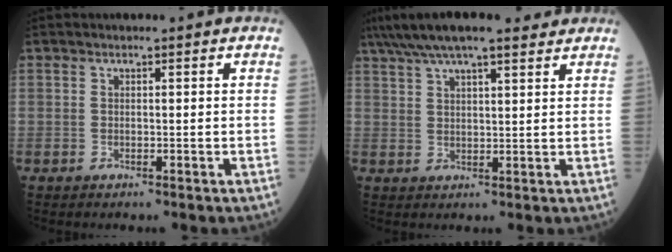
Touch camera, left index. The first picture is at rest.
{"total": 14.5, "force": [12.0, 2.9, 7.7], "torque": [-0.147, 0.047, 0.188]}